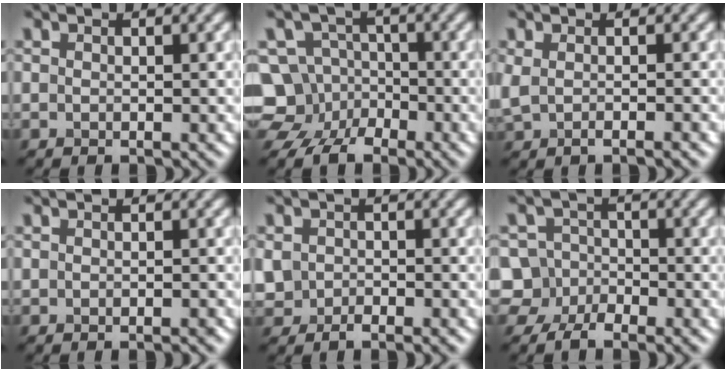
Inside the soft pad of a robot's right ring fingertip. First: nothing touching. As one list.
[{"total": 6.8, "force": [-2.8, 5.7, 2.5], "torque": [-0.017, 0.006, -0.079]}, {"total": 2.0, "force": [-0.6, 0.7, 1.8], "torque": [-0.036, -0.010, -0.010]}, {"total": 0.6, "force": [-0.5, 0.1, 0.4], "torque": [-0.003, 0.000, -0.006]}, {"total": 2.3, "force": [-1.1, 1.7, 1.1], "torque": [-0.019, -0.005, -0.024]}, {"total": 5.3, "force": [-3.1, 3.9, 1.9], "torque": [-0.001, 0.001, -0.073]}]